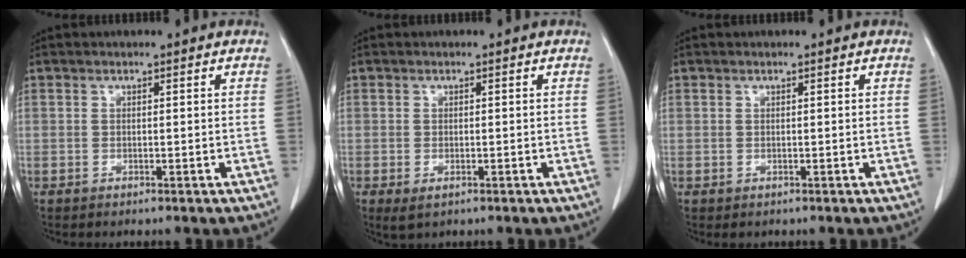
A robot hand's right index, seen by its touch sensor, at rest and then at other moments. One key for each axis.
{"total": 2.0, "fx": -0.9, "fy": 1.0, "fz": 1.5, "tx": -0.031, "ty": -0.005, "tz": -0.005}
{"total": 0.5, "fx": -0.1, "fy": 0.5, "fz": 0.0, "tx": 0.002, "ty": 0.004, "tz": -0.002}